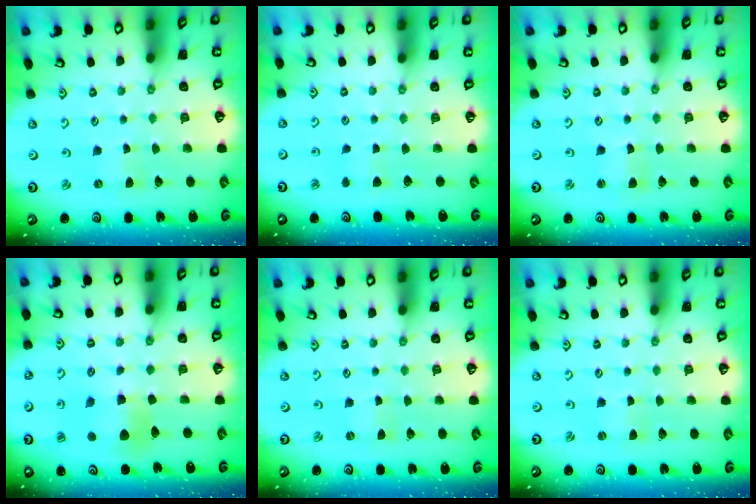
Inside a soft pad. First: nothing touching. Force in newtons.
{"total": 3.2, "press": 3.2, "slide": 0.6}
{"total": 1.2, "press": 1.1, "slide": 0.3}
{"total": 6.8, "press": 6.8, "slide": 0.2}
{"total": 0.0}
{"total": 0.0}